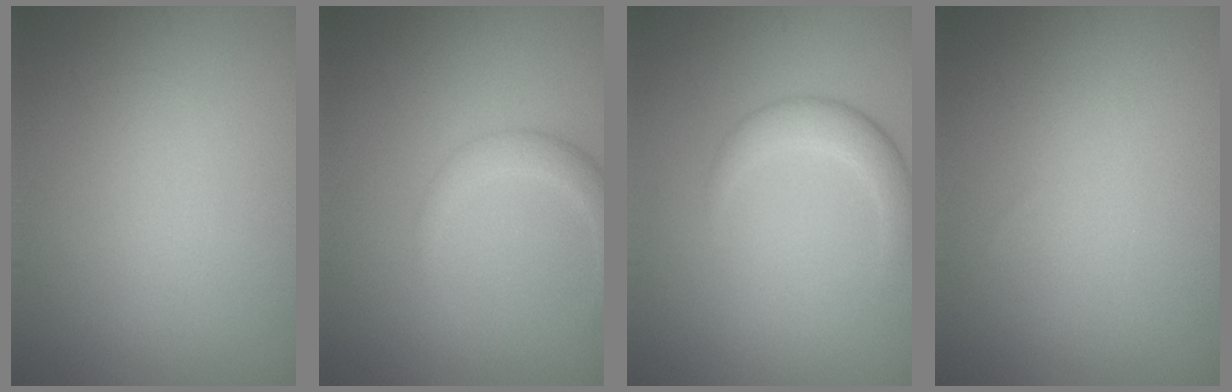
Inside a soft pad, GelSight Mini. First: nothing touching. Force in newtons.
{"total": 2.4, "press": 2.4, "slide": 0.2}
{"total": 2.4, "press": 2.4, "slide": 0.1}
{"total": 0.0}